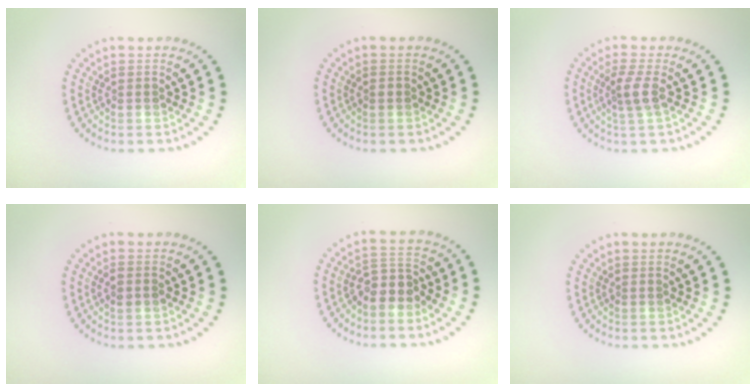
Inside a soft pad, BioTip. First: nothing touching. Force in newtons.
{"total": 0.5, "press": 0.5, "slide": 0.2}
{"total": 2.1, "press": 1.6, "slide": 1.3}
{"total": 1.1, "press": 1.1, "slide": 0.3}
{"total": 3.0, "press": 2.6, "slide": 1.5}
{"total": 0.0}